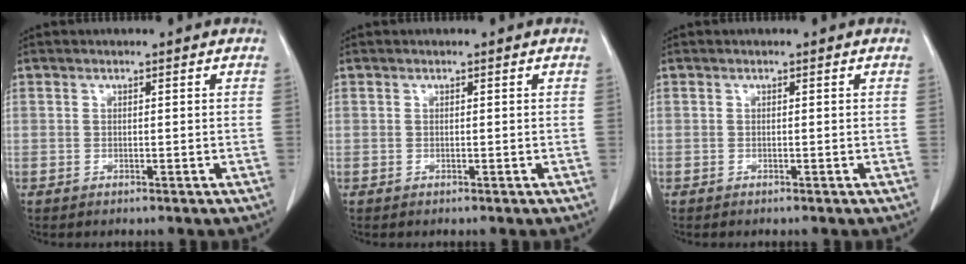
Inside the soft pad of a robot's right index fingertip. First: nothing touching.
{"total": 0.0}
{"total": 0.0}